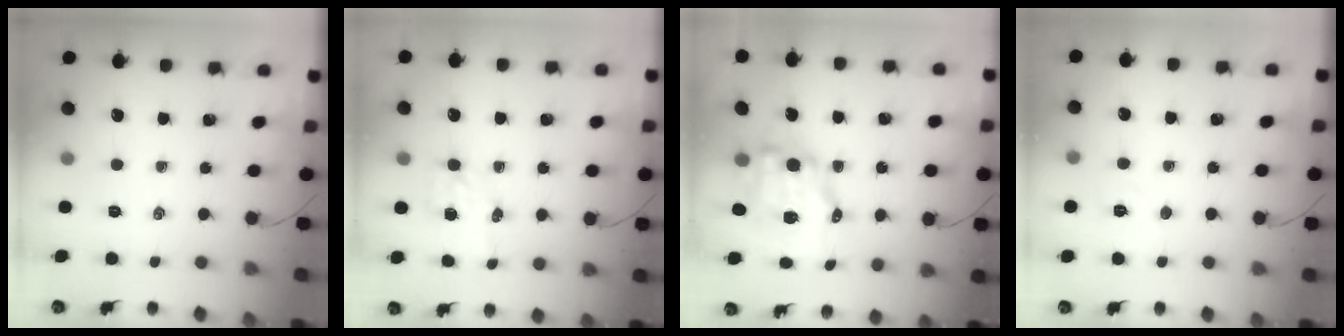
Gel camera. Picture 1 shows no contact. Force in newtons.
{"total": 4.6, "press": 4.5, "slide": 1.0}
{"total": 9.9, "press": 9.6, "slide": 2.1}
{"total": 5.0, "press": 4.8, "slide": 1.3}